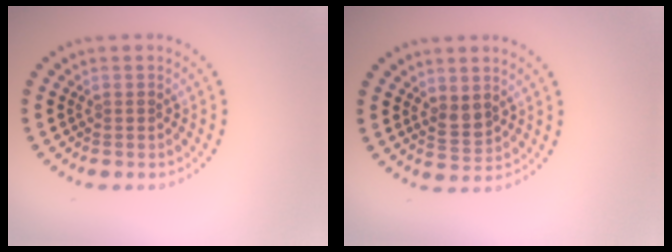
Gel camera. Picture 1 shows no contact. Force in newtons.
{"total": 1.6, "press": 1.5, "slide": 0.7}